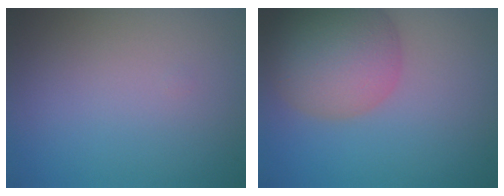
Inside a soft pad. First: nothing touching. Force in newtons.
{"total": 8.7, "press": 8.6, "slide": 0.4}